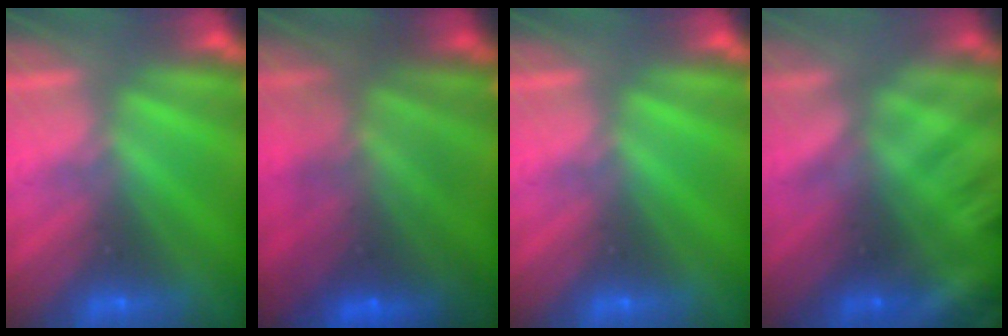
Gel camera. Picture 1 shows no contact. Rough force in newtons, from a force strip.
{"total": 7.1}
{"total": 0.0}
{"total": 3.0}